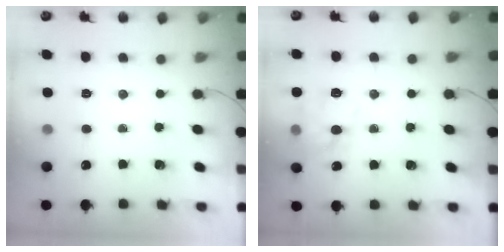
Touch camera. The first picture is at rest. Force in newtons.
{"total": 12.0, "press": 12.0, "slide": 0.1}